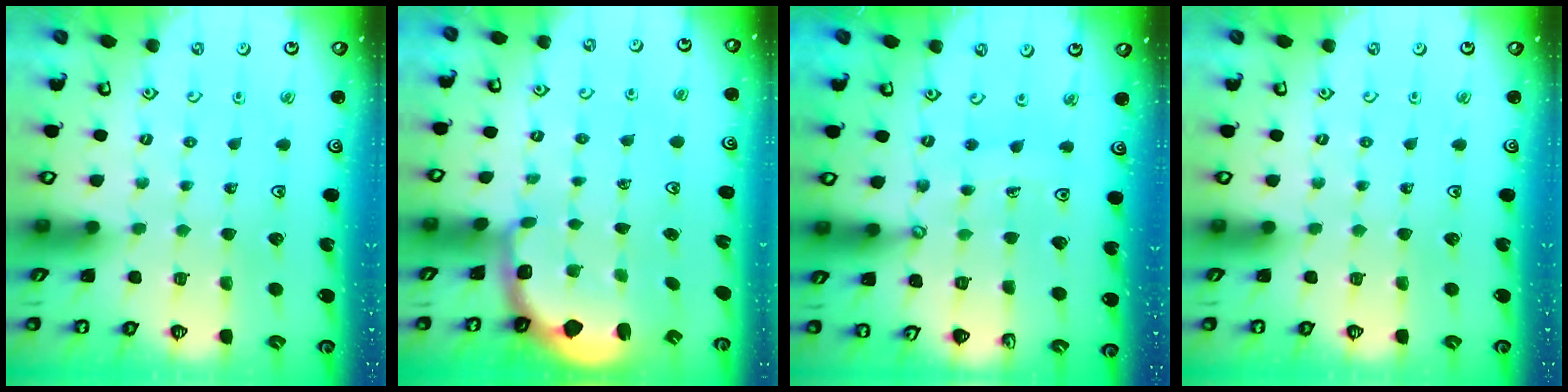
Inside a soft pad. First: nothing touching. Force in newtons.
{"total": 2.5, "press": 1.1, "slide": 2.2}
{"total": 6.7, "press": 6.7, "slide": 0.4}
{"total": 0.0}